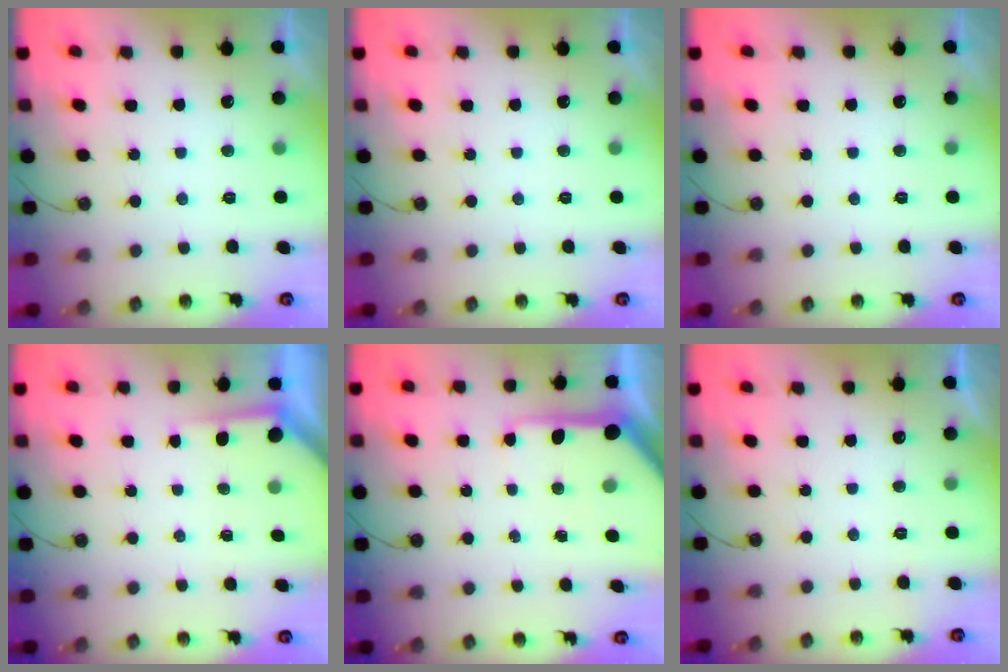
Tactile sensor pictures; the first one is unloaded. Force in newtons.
{"total": 0.0}
{"total": 0.0}
{"total": 2.2, "press": 2.2, "slide": 0.3}
{"total": 9.2, "press": 9.1, "slide": 1.0}
{"total": 0.0}